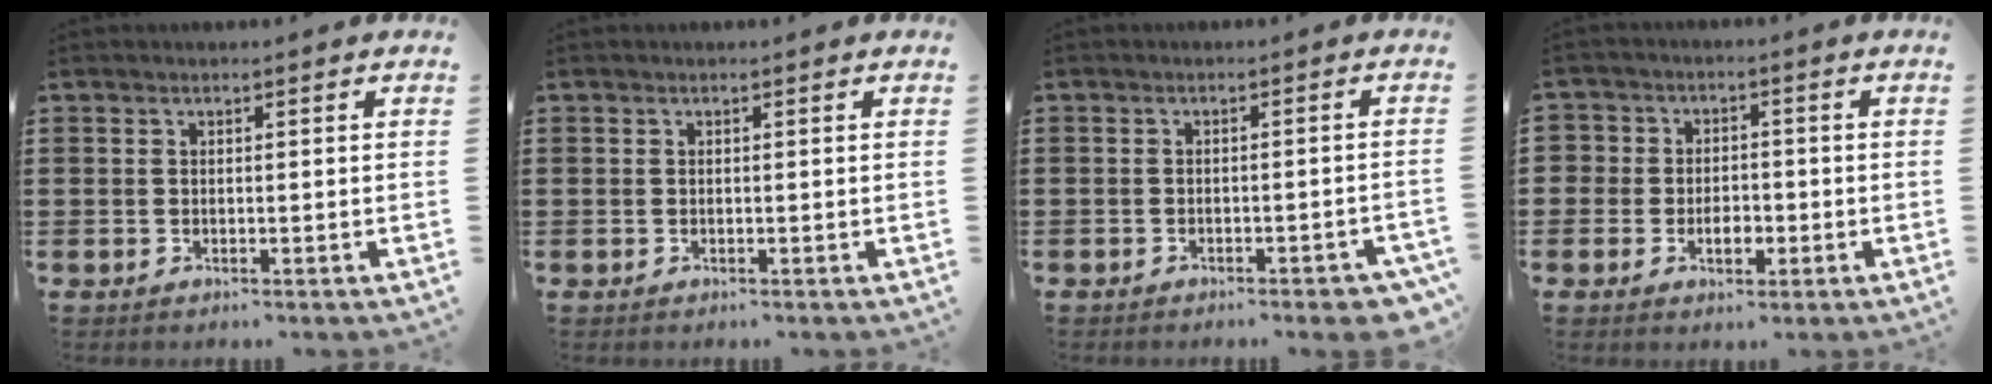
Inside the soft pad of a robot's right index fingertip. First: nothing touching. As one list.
[{"total": 0.0}, {"total": 2.6, "force": [-2.0, 0.3, 1.5], "torque": [-0.026, 0.000, -0.039]}, {"total": 3.3, "force": [-0.9, 2.9, 1.4], "torque": [-0.036, 0.008, -0.021]}]